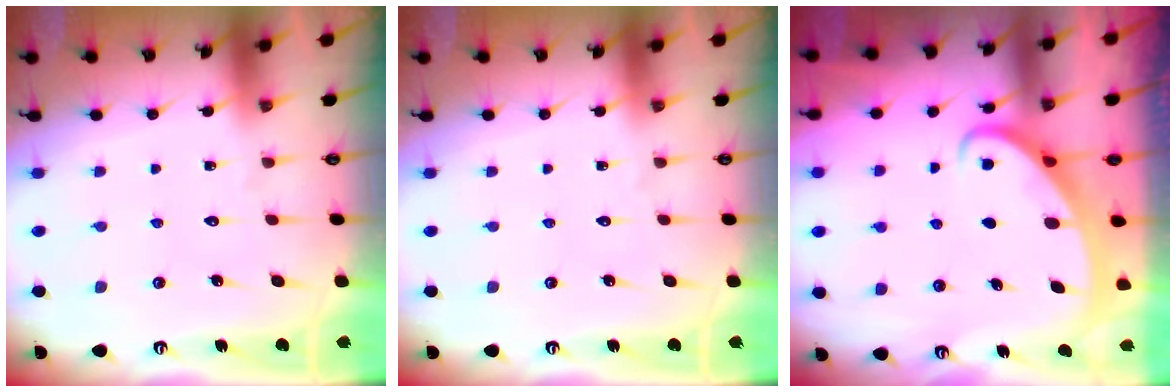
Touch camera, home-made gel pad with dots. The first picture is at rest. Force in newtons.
{"total": 0.0}
{"total": 2.6, "press": 2.6, "slide": 0.3}